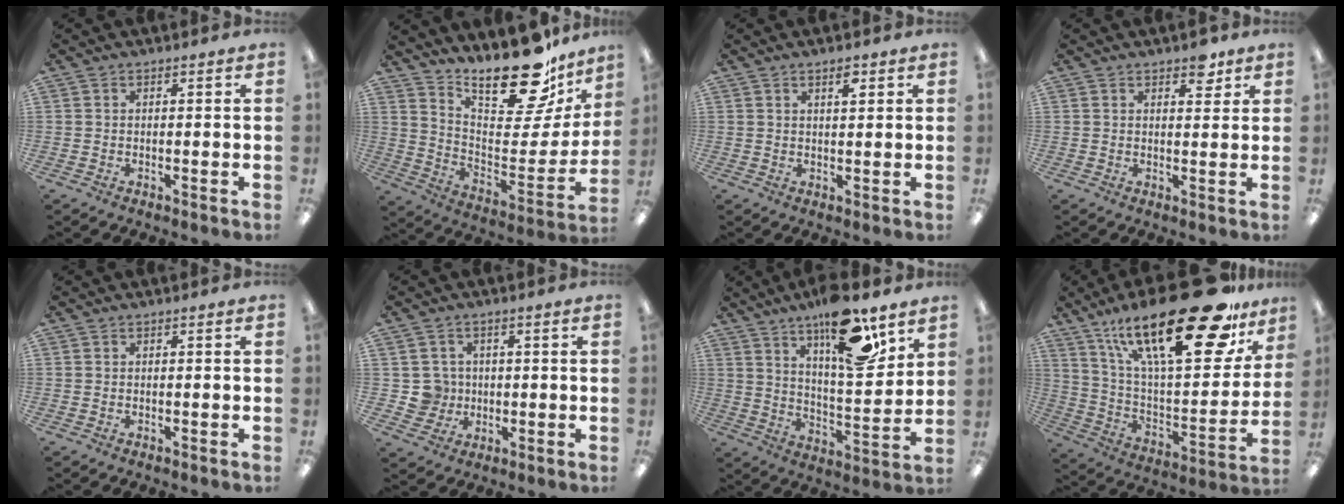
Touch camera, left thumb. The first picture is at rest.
{"total": 22.2, "force": [19.0, 6.5, 9.4], "torque": [-0.132, -0.152, 0.321]}
{"total": 2.8, "force": [2.0, 0.8, 1.9], "torque": [-0.026, -0.005, 0.031]}
{"total": 4.4, "force": [3.2, 2.2, 2.2], "torque": [-0.010, -0.015, 0.050]}
{"total": 0.0}
{"total": 5.4, "force": [0.6, 5.4, 0.4], "torque": [-0.009, 0.005, 0.014]}
{"total": 20.0, "force": [12.9, 7.4, 13.4], "torque": [-0.194, -0.077, 0.209]}
{"total": 32.4, "force": [19.7, 10.8, 23.3], "torque": [-0.378, -0.115, 0.325]}